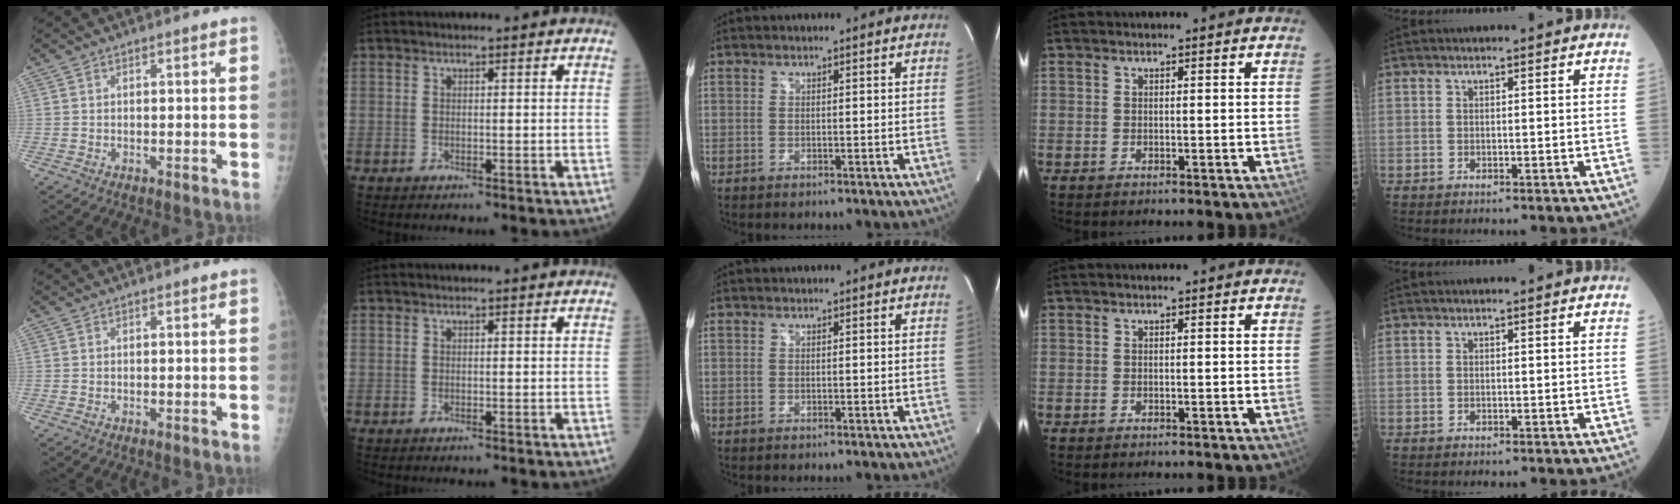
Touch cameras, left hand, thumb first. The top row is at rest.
{}